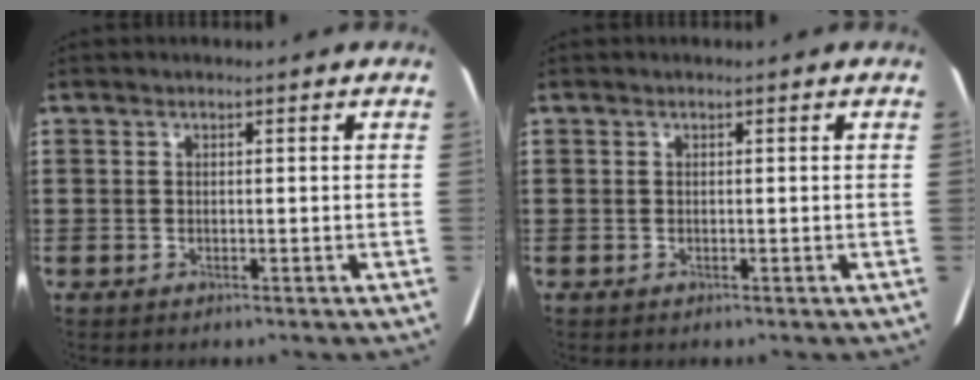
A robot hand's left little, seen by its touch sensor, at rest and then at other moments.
{"total": 0.0}